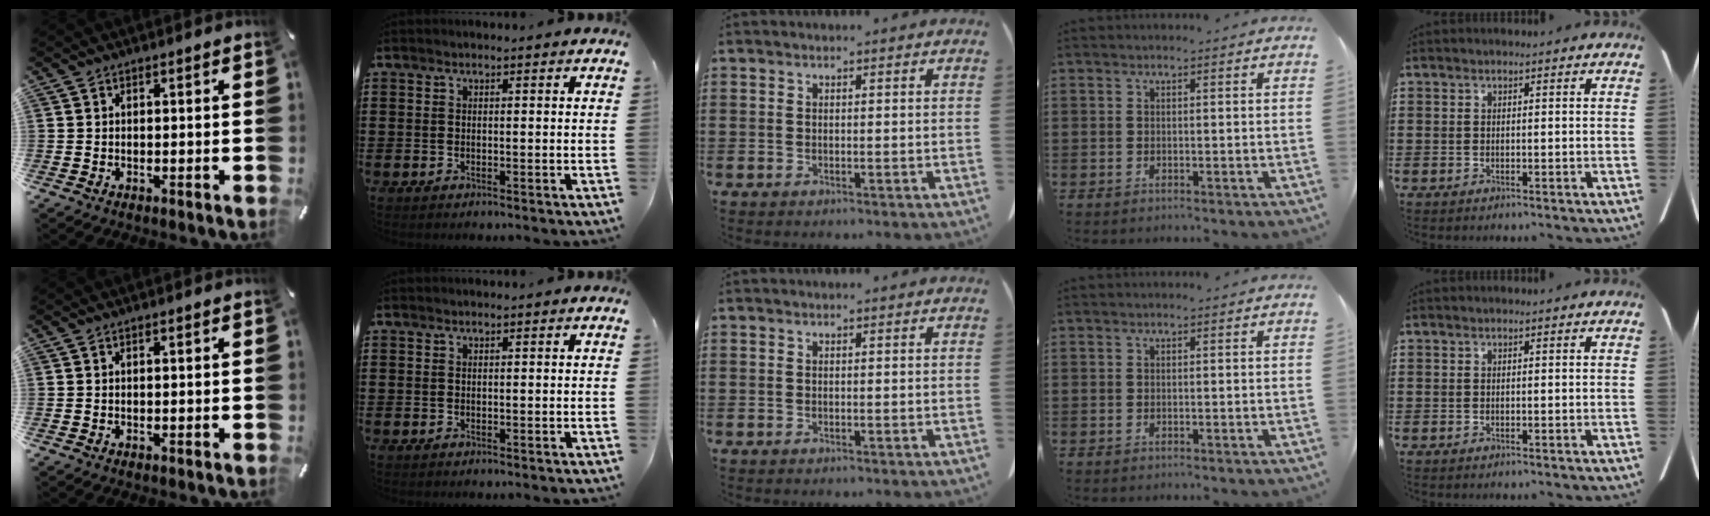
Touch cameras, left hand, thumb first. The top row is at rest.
{}